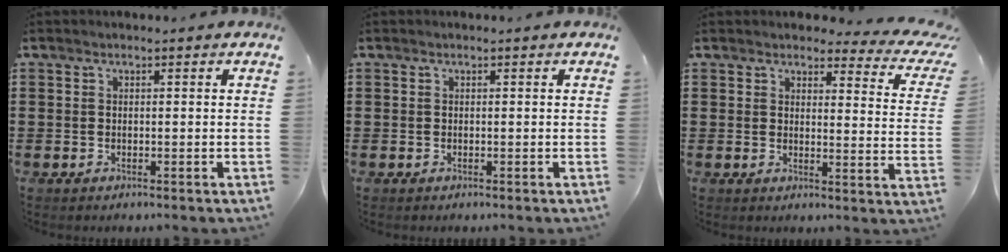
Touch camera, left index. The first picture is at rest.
{"total": 0.0}
{"total": 3.8, "force": [3.2, 1.0, 1.7], "torque": [-0.032, -0.019, 0.052]}